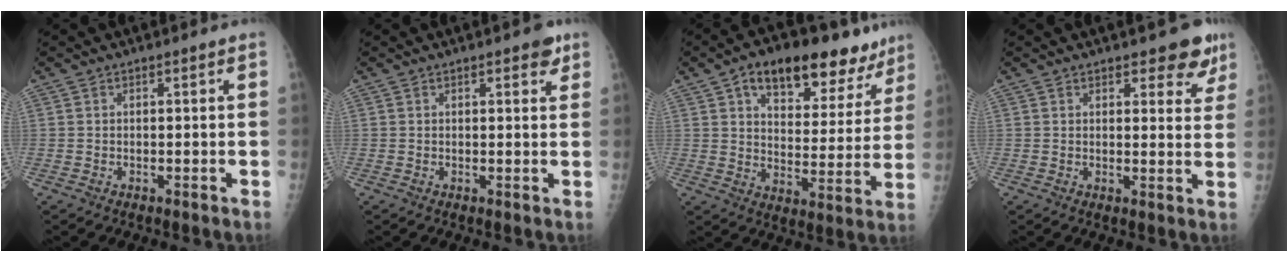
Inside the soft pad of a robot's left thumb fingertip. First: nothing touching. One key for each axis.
{"total": 2.7, "fx": 1.7, "fy": 1.1, "fz": 1.9, "tx": -0.011, "ty": -0.005, "tz": 0.017}
{"total": 20.1, "fx": 12.6, "fy": 10.2, "fz": 11.9, "tx": -0.120, "ty": -0.028, "tz": 0.188}
{"total": 6.0, "fx": 4.3, "fy": 2.7, "fz": 3.1, "tx": 0.000, "ty": -0.023, "tz": 0.049}